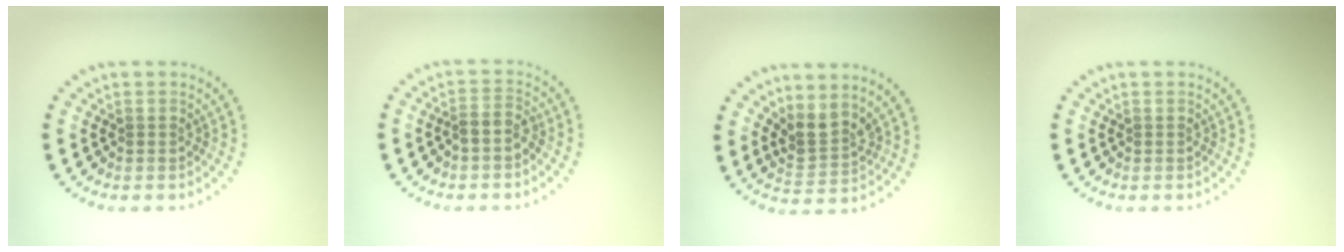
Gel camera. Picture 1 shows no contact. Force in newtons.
{"total": 1.4, "press": 1.1, "slide": 0.8}
{"total": 2.7, "press": 2.1, "slide": 1.7}
{"total": 0.0}